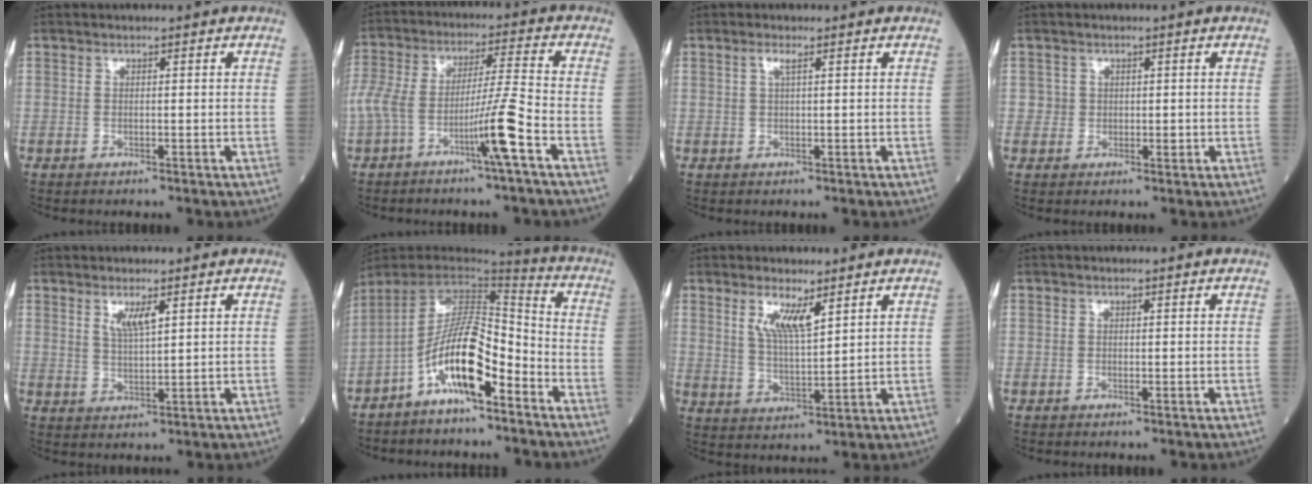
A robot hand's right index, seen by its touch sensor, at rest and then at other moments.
{"total": 10.5, "force": [-5.0, -0.5, 9.2], "torque": [-0.202, 0.012, -0.091]}
{"total": 1.2, "force": [0.5, -0.1, 1.1], "torque": [-0.032, 0.004, 0.009]}
{"total": 1.6, "force": [0.2, 1.5, 0.2], "torque": [-0.004, 0.000, 0.004]}
{"total": 3.3, "force": [1.8, 0.4, 2.7], "torque": [-0.059, -0.004, 0.038]}
{"total": 12.6, "force": [-6.4, 2.8, 10.6], "torque": [-0.202, 0.013, -0.113]}
{"total": 5.7, "force": [3.3, 1.0, 4.5], "torque": [-0.094, -0.008, 0.067]}
{"total": 0.0}